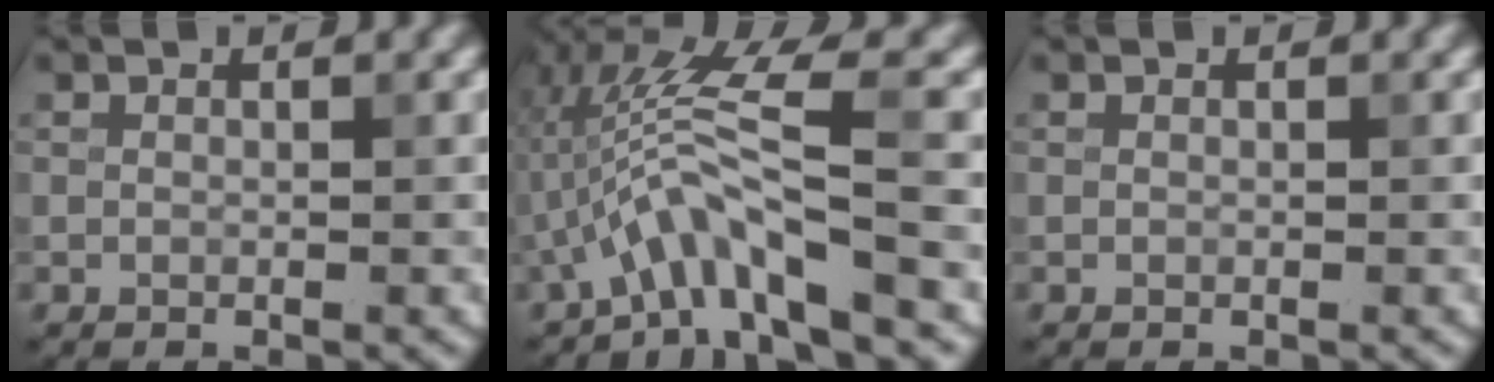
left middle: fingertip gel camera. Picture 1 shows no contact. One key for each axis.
{"total": 6.4, "fx": -2.3, "fy": 1.0, "fz": 5.8, "tx": -0.116, "ty": 0.015, "tz": -0.044}
{"total": 0.0}